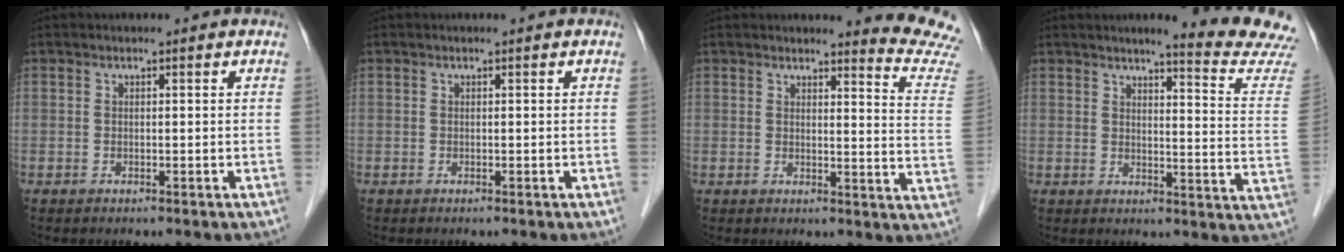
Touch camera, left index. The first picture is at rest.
{"total": 0.0}
{"total": 9.3, "force": [9.2, -1.4, -0.1], "torque": [-0.001, -0.123, 0.078]}
{"total": 12.6, "force": [12.0, -1.8, 3.2], "torque": [-0.038, -0.099, 0.123]}